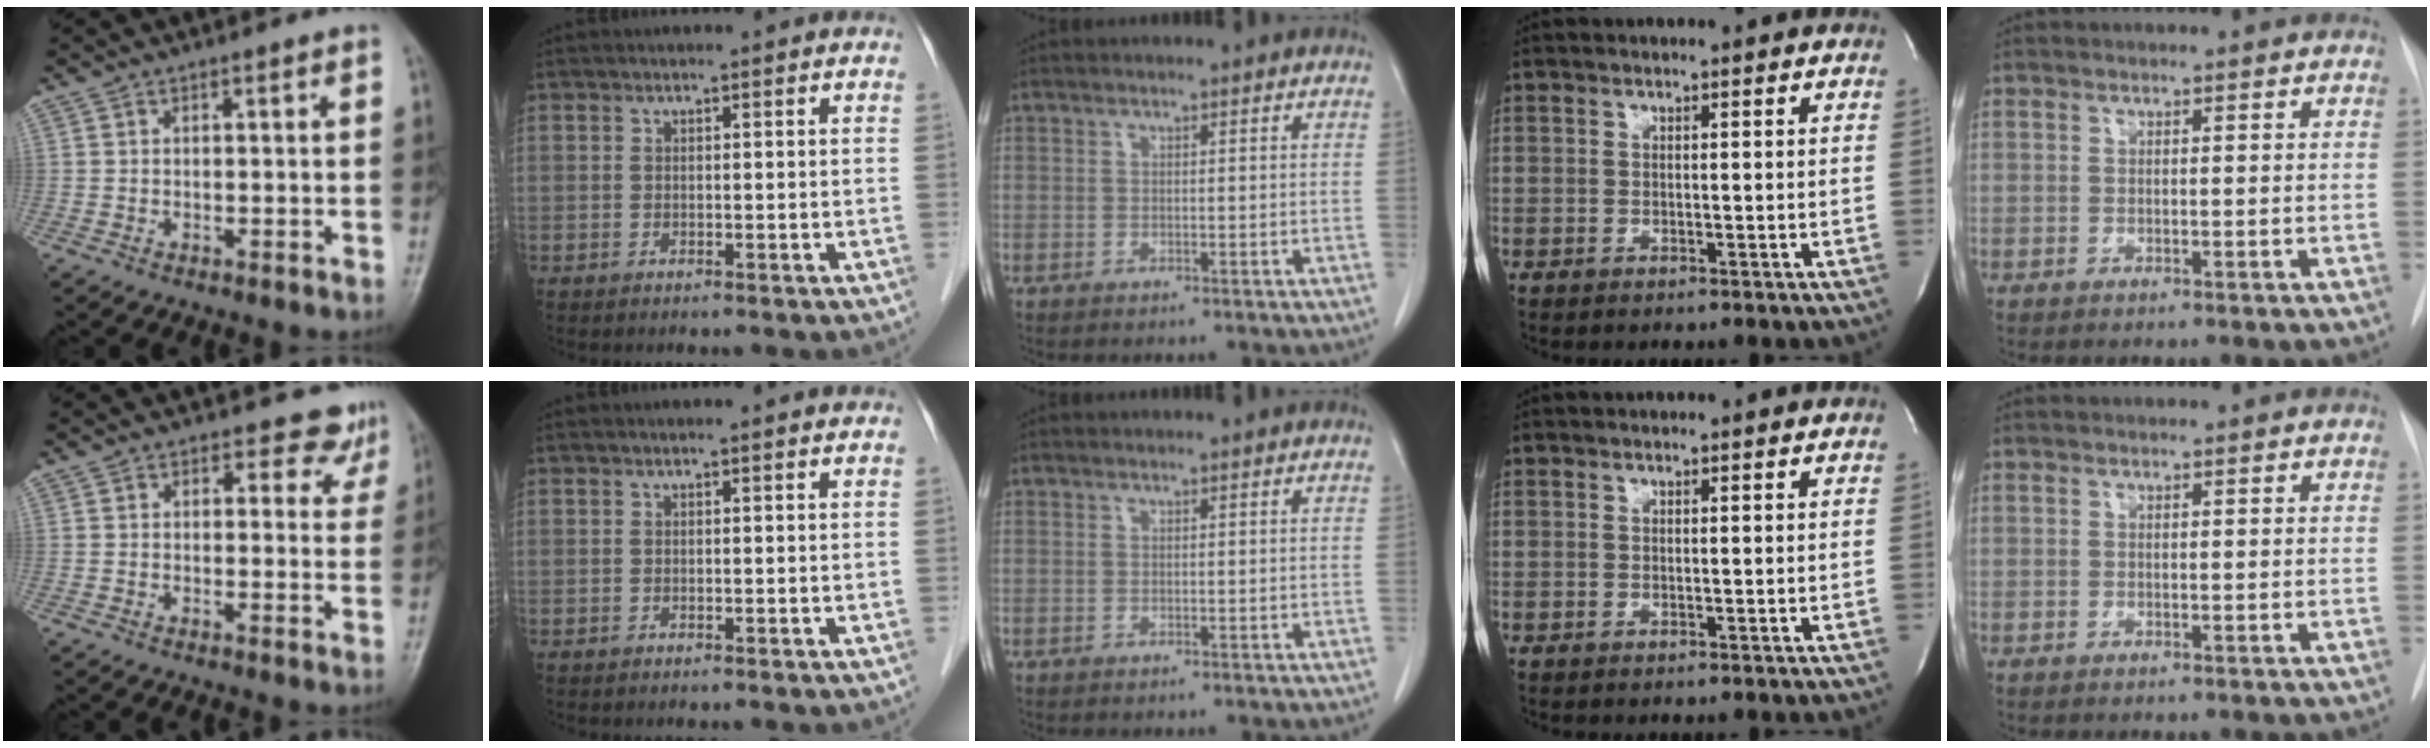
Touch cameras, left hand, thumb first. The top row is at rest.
{"thumb": {"total": 4.8, "force": [4.0, 2.7, 0.3], "torque": [0.030, -0.024, 0.027]}, "index": {"total": 0.7, "force": [0.7, 0.0, 0.2], "torque": [-0.010, 0.001, 0.004]}}